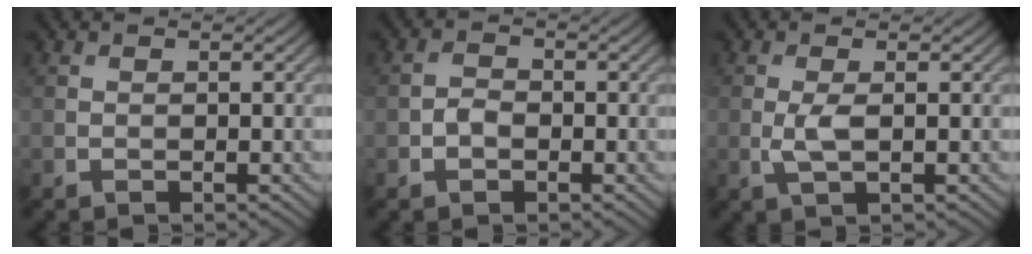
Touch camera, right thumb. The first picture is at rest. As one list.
[{"total": 1.8, "force": [-0.6, 1.3, 1.1], "torque": [-0.024, 0.003, -0.016]}, {"total": 2.5, "force": [0.0, 0.7, 2.4], "torque": [-0.060, -0.001, 0.000]}]